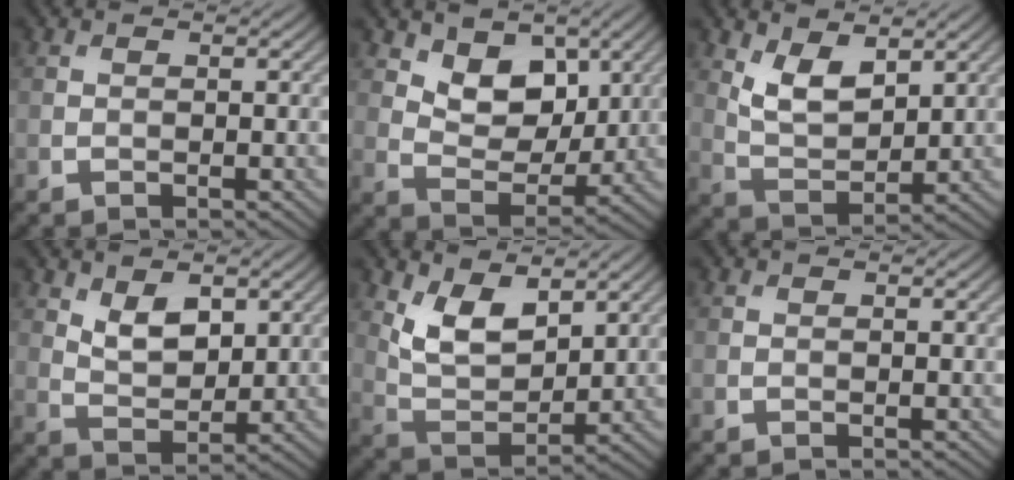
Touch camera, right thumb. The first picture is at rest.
{"total": 7.1, "force": [3.8, 4.4, 4.1], "torque": [-0.086, -0.019, 0.058]}
{"total": 6.1, "force": [3.3, 3.0, 4.2], "torque": [-0.090, -0.013, 0.066]}
{"total": 4.9, "force": [2.4, 2.7, 3.3], "torque": [-0.067, -0.008, 0.048]}
{"total": 7.6, "force": [4.0, 3.9, 5.1], "torque": [-0.109, -0.015, 0.076]}
{"total": 0.0}